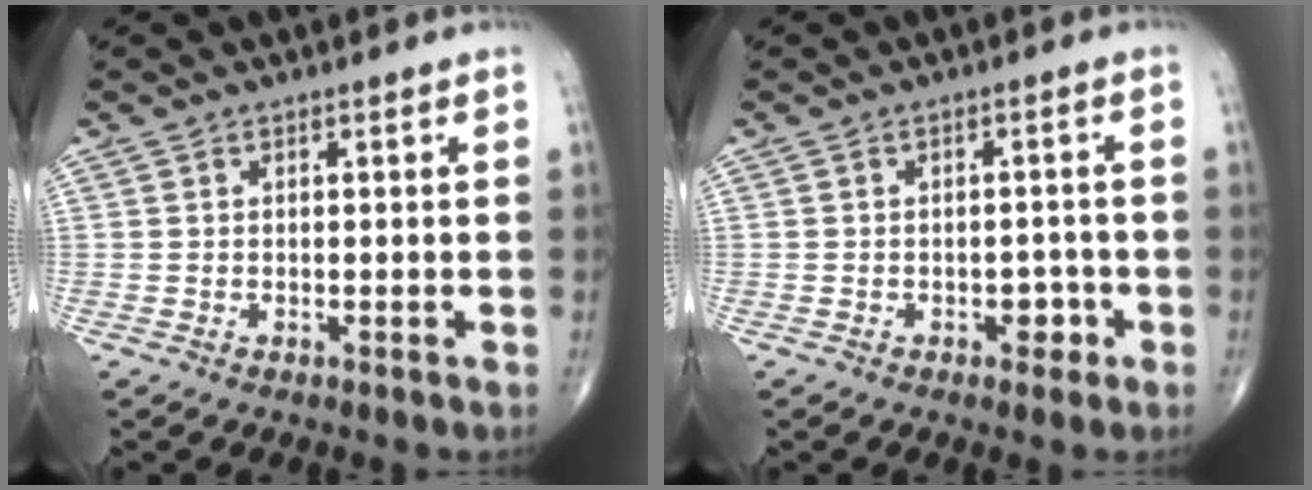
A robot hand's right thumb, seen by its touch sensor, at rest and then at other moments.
{"total": 3.0, "force": [-1.3, 2.0, 1.8], "torque": [-0.008, 0.011, -0.017]}